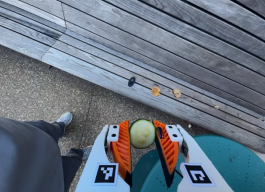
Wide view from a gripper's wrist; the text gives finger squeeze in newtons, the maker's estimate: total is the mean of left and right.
{"total": 8.1, "left": 8.1, "right": 8.1}